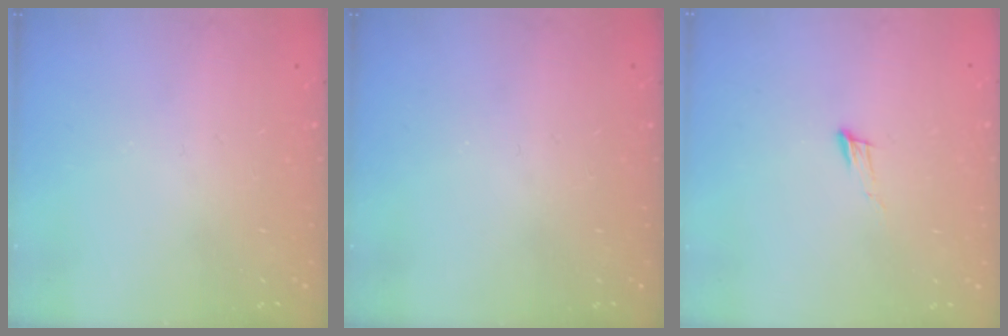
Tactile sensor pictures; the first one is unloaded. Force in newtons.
{"total": 0.0}
{"total": 6.3, "press": 6.2, "slide": 1.0}